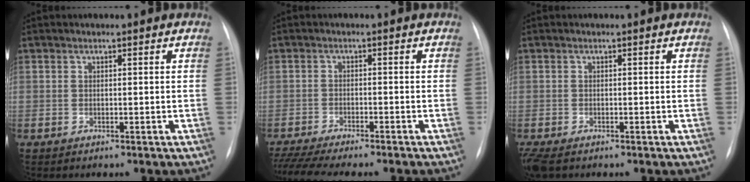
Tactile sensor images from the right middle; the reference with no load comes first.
{"total": 12.4, "force": [-10.9, 0.9, 5.9], "torque": [-0.075, -0.014, -0.157]}
{"total": 3.5, "force": [-2.3, 1.5, 2.2], "torque": [-0.048, -0.010, -0.037]}